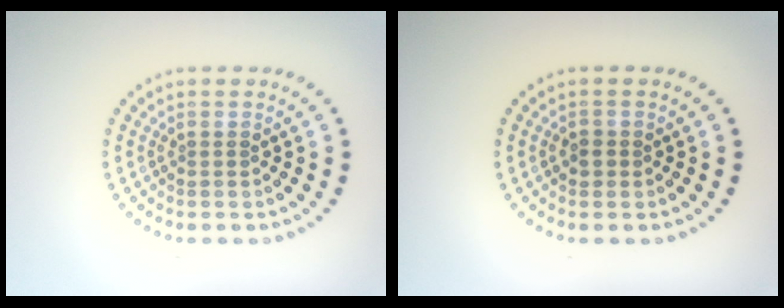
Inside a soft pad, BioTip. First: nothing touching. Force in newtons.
{"total": 1.1, "press": 1.1, "slide": 0.1}